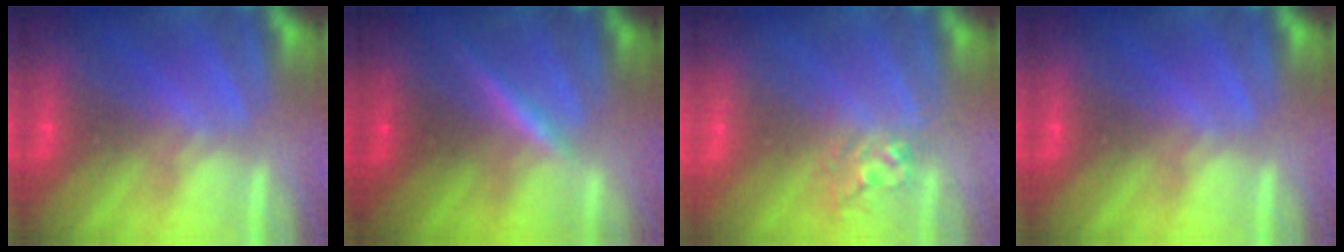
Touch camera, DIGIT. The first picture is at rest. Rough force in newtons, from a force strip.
{"total": 3.4}
{"total": 2.6}
{"total": 0.0}